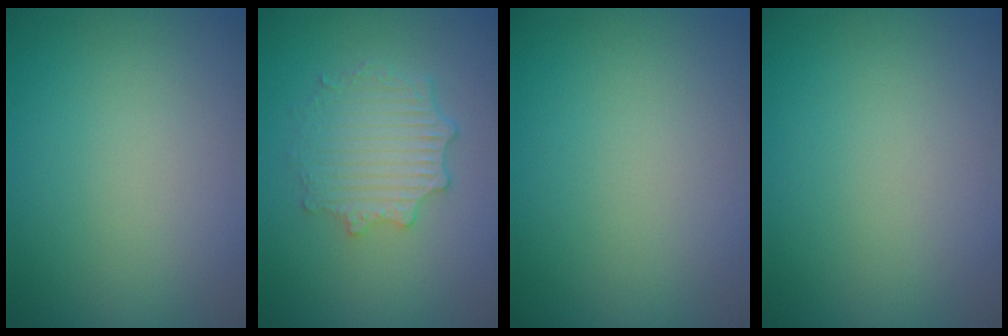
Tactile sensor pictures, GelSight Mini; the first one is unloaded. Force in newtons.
{"total": 4.1, "press": 3.4, "slide": 2.3}
{"total": 0.0}
{"total": 0.0}